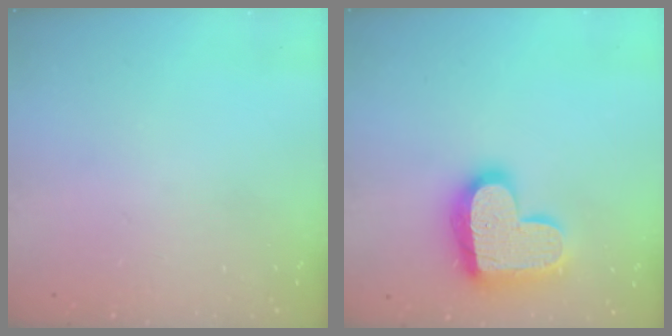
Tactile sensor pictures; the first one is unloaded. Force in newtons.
{"total": 19.2, "press": 19.2, "slide": 1.3}